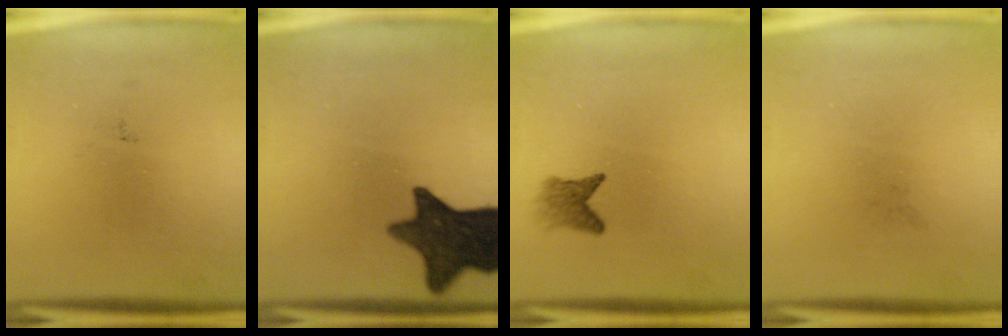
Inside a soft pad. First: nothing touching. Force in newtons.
{"total": 13.9}
{"total": 2.4}
{"total": 0.0}